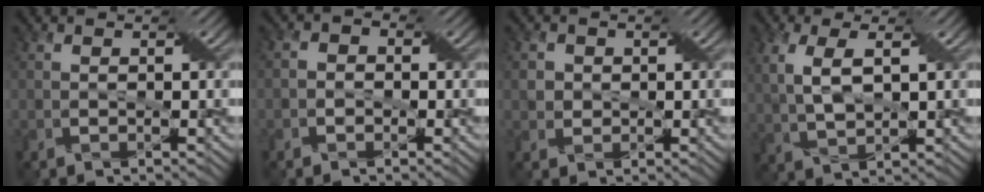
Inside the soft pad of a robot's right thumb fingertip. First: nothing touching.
{"total": 1.8, "force": [-0.7, 1.5, 0.6], "torque": [-0.004, 0.008, -0.020]}
{"total": 2.3, "force": [0.3, 2.3, 0.5], "torque": [-0.023, -0.003, 0.007]}
{"total": 6.3, "force": [1.7, 3.0, 5.3], "torque": [-0.129, 0.006, 0.035]}